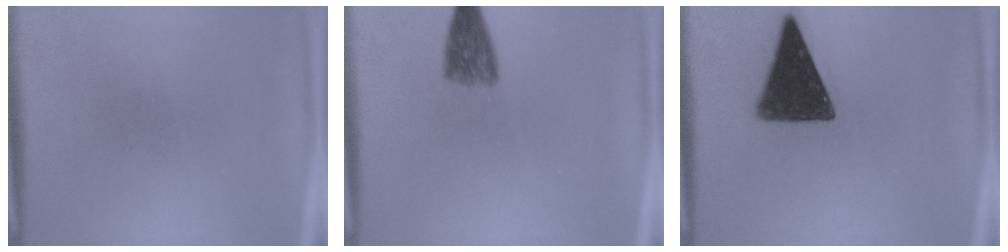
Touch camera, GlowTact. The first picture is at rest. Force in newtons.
{"total": 5.1}
{"total": 14.7}